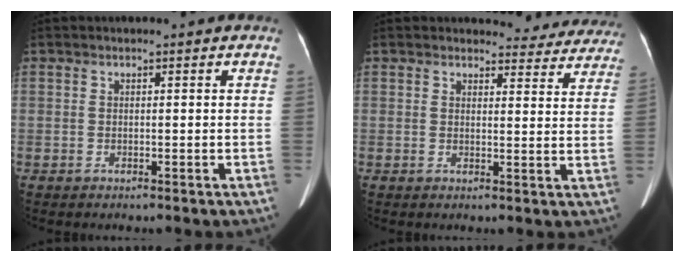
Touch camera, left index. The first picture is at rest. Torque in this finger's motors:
{"motor_torque": [0.65, -0.77, 0.00, -0.02]}